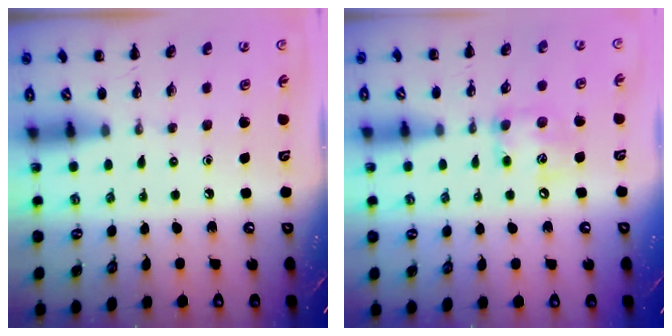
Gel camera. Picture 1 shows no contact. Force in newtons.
{"total": 9.6, "press": 9.5, "slide": 1.2}